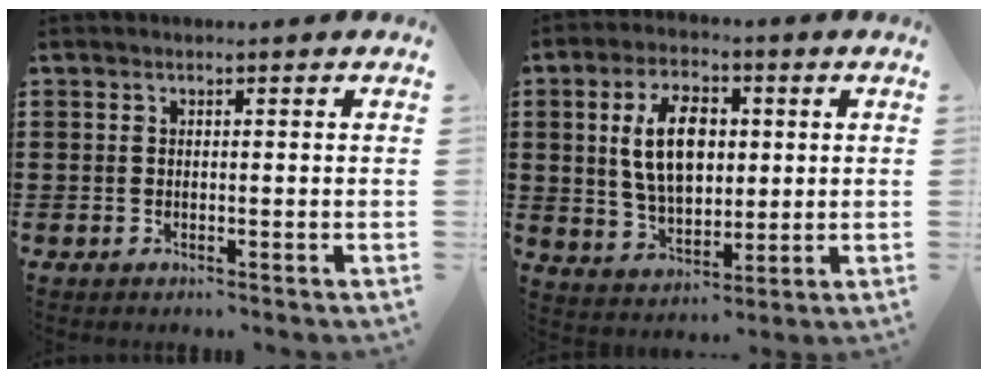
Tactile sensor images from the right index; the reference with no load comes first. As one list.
[{"total": 10.1, "force": [1.7, 5.9, 8.0], "torque": [-0.161, 0.010, 0.025]}]